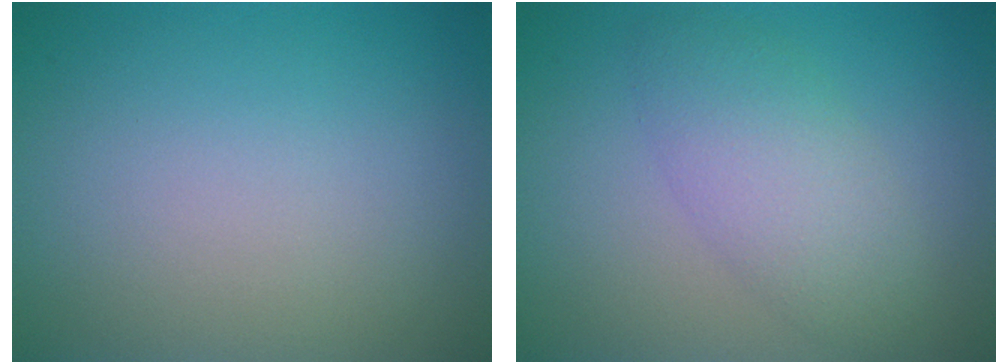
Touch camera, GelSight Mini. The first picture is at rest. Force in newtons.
{"total": 4.1, "press": 4.1, "slide": 0.3}